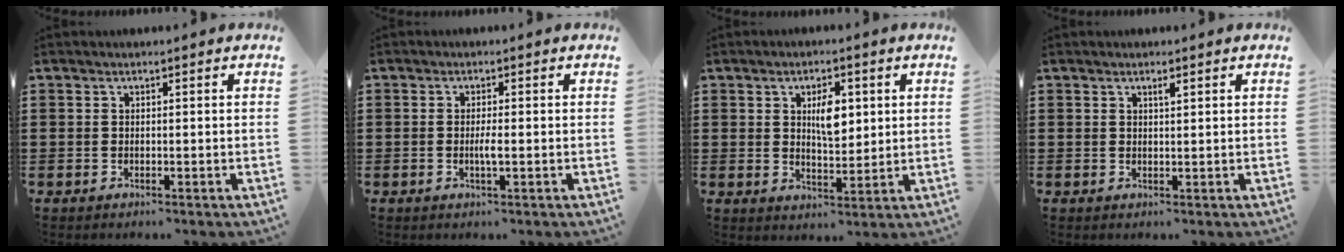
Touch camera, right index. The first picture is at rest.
{"total": 2.0, "force": [-0.6, 0.0, 1.9], "torque": [-0.042, -0.008, -0.013]}
{"total": 5.4, "force": [1.5, 2.5, 4.6], "torque": [-0.072, 0.001, 0.019]}
{"total": 0.9, "force": [0.5, 0.2, 0.7], "torque": [-0.014, 0.001, 0.009]}